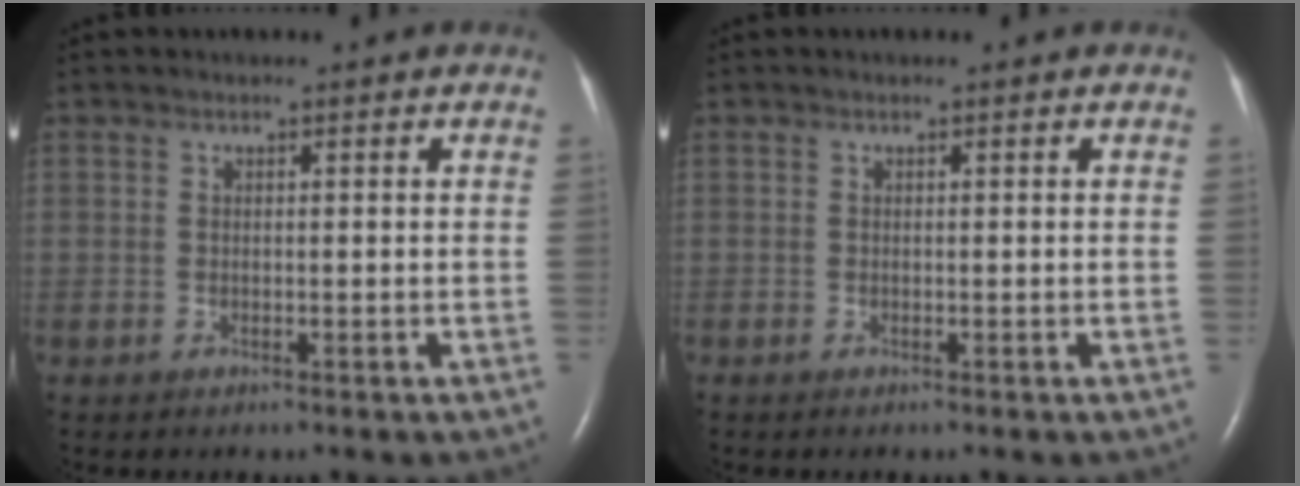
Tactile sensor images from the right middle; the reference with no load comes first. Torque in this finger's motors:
{"motor_torque": [0.00, 0.00, 0.00, 0.01]}